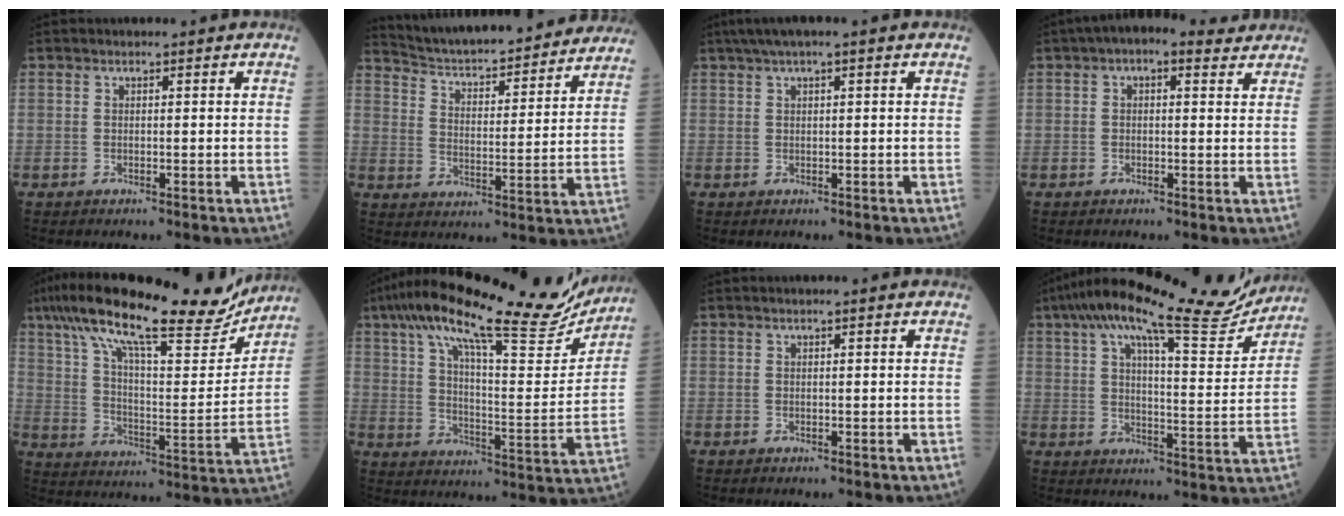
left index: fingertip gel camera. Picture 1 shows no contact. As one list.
[{"total": 24.6, "force": [22.7, 3.2, 8.9], "torque": [-0.134, -0.021, 0.307]}, {"total": 4.4, "force": [2.8, 0.1, 3.4], "torque": [-0.063, 0.032, 0.049]}, {"total": 6.3, "force": [4.2, 2.6, 3.9], "torque": [-0.058, 0.043, 0.057]}, {"total": 24.3, "force": [19.6, 4.1, 13.8], "torque": [-0.239, 0.025, 0.295]}, {"total": 25.2, "force": [20.5, 4.2, 13.9], "torque": [-0.230, 0.011, 0.288]}, {"total": 0.7, "force": [0.4, -0.1, 0.5], "torque": [-0.014, 0.004, 0.010]}, {"total": 20.0, "force": [17.1, 2.4, 10.0], "torque": [-0.161, 0.006, 0.234]}]